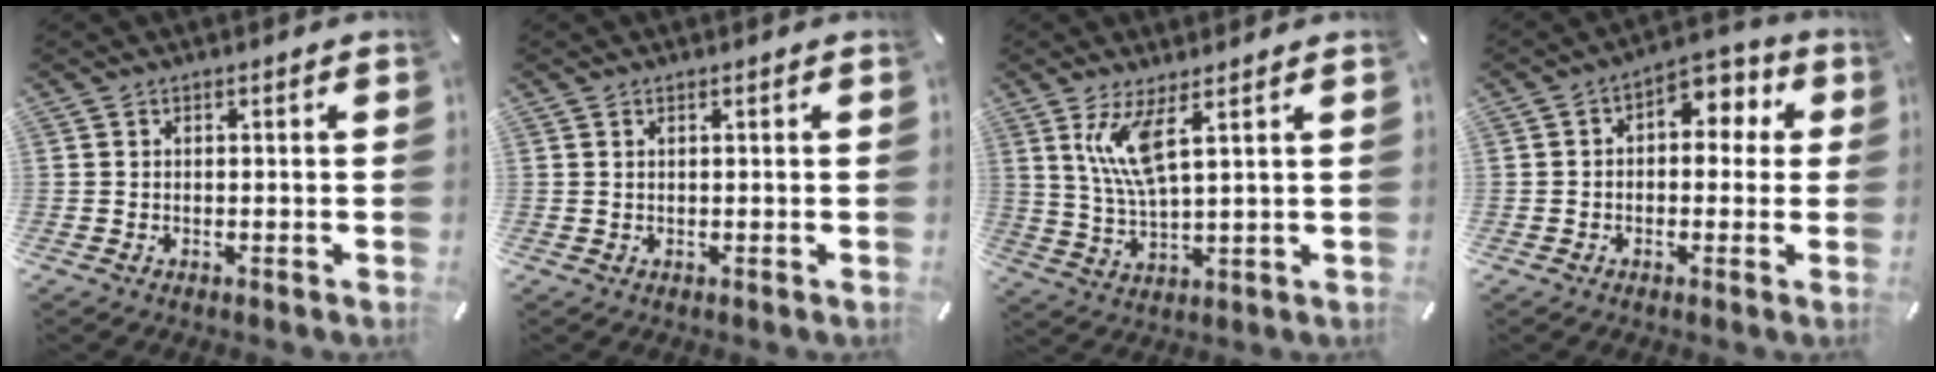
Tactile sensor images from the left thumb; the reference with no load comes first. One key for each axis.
{"total": 0.5, "fx": 0.2, "fy": 0.1, "fz": 0.5, "tx": -0.008, "ty": 0.000, "tz": 0.004}
{"total": 9.4, "fx": 4.3, "fy": 2.4, "fz": 8.0, "tx": -0.162, "ty": -0.004, "tz": 0.073}
{"total": 6.3, "fx": 1.7, "fy": 4.6, "fz": 3.9, "tx": -0.045, "ty": -0.015, "tz": 0.021}